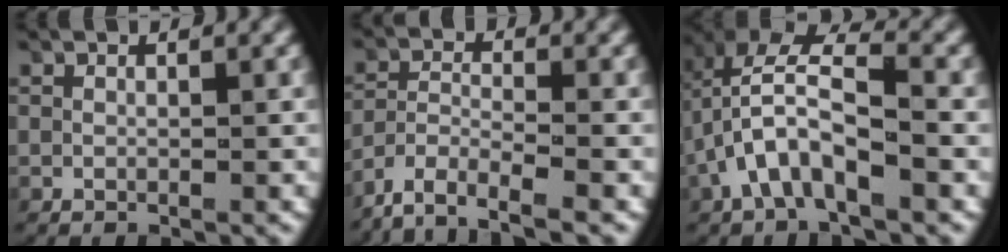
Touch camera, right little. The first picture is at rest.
{"total": 7.5, "force": [-6.1, 3.0, 3.2], "torque": [-0.072, -0.032, -0.091]}
{"total": 5.5, "force": [0.2, 3.5, 4.3], "torque": [-0.094, -0.008, 0.002]}